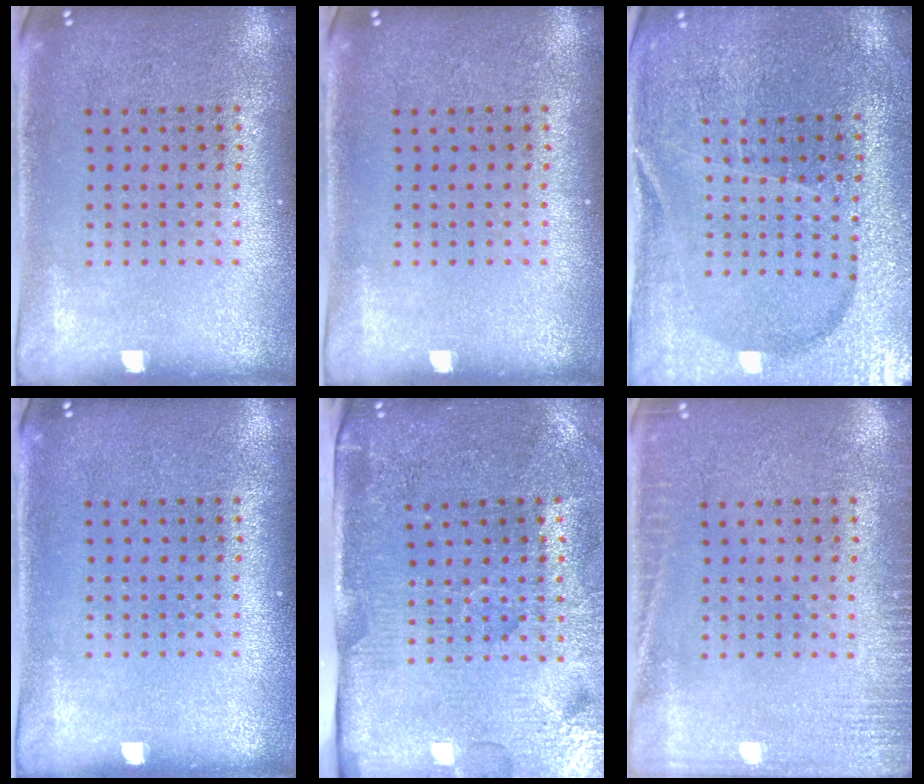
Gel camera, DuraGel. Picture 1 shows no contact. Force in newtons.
{"total": 0.0}
{"total": 3.3, "press": 3.3, "slide": 0.4}
{"total": 0.0}
{"total": 4.3, "press": 3.7, "slide": 2.2}
{"total": 2.4, "press": 2.4, "slide": 0.4}